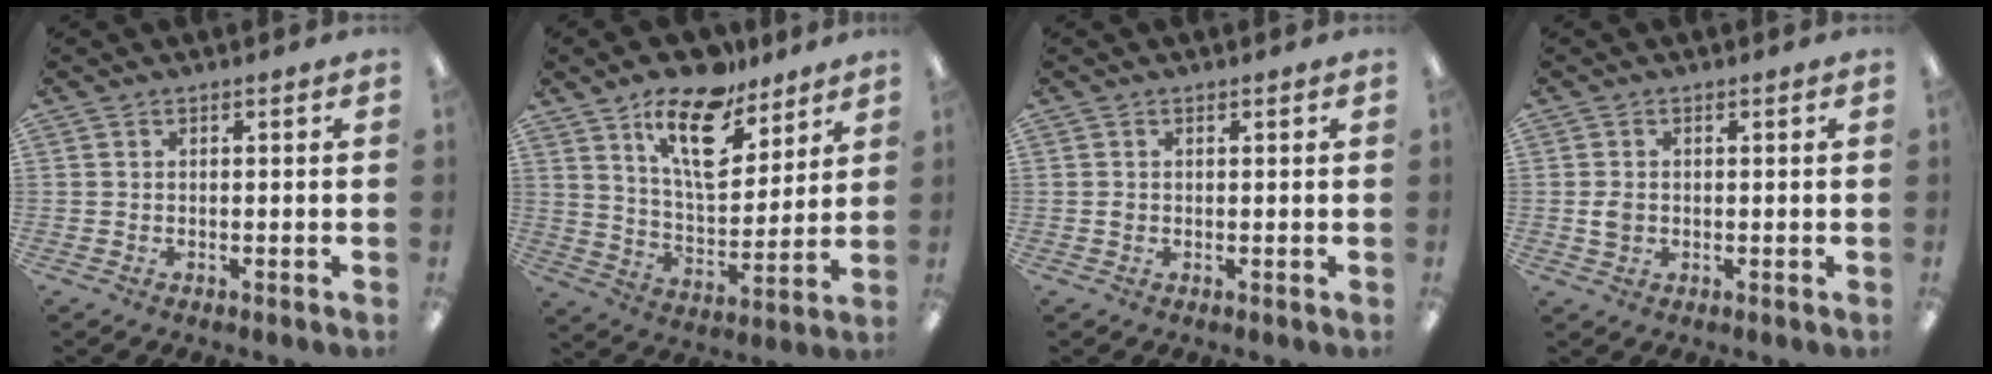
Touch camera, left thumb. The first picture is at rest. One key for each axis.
{"total": 17.0, "fx": 11.2, "fy": 7.8, "fz": 10.2, "tx": -0.161, "ty": -0.056, "tz": 0.192}
{"total": 0.6, "fx": 0.0, "fy": 0.6, "fz": 0.2, "tx": -0.004, "ty": 0.004, "tz": -0.001}
{"total": 2.5, "fx": -0.1, "fy": 2.0, "fz": 1.5, "tx": -0.020, "ty": 0.002, "tz": -0.004}